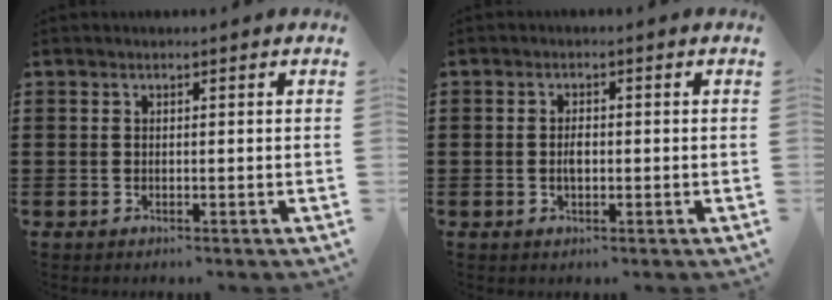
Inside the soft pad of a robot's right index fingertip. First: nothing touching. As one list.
[{"total": 2.0, "force": [-0.2, 0.9, 1.8], "torque": [-0.035, 0.001, -0.004]}]